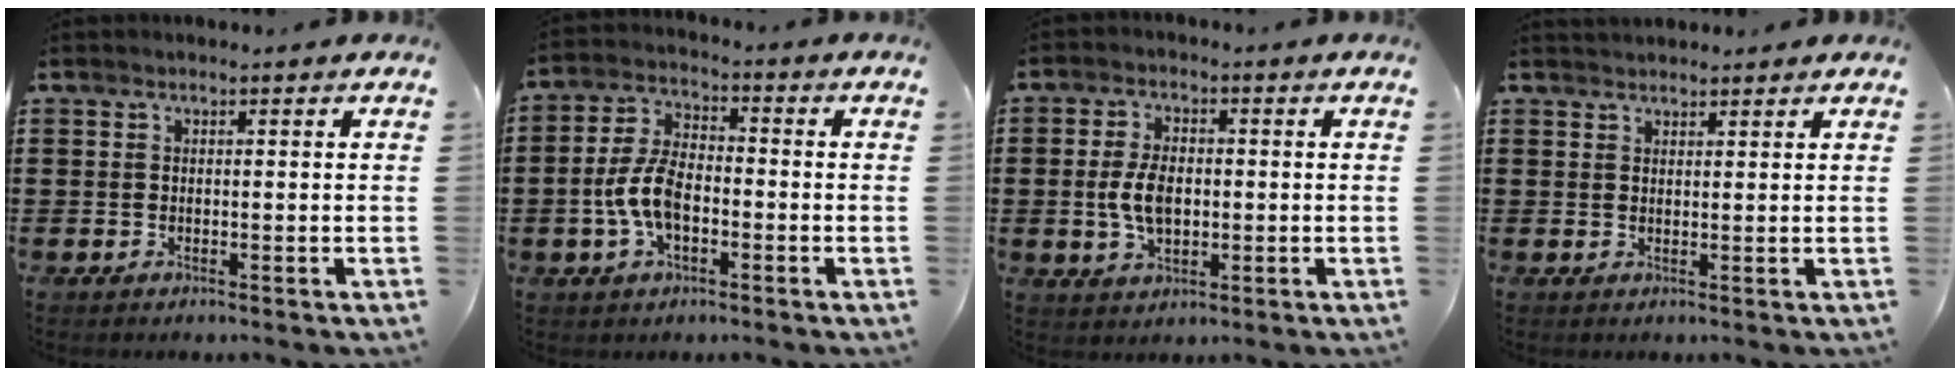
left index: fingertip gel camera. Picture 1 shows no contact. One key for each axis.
{"total": 7.7, "fx": -1.9, "fy": 3.8, "fz": 6.4, "tx": -0.156, "ty": -0.004, "tz": -0.044}
{"total": 6.1, "fx": -0.1, "fy": 3.3, "fz": 5.1, "tx": -0.108, "ty": 0.004, "tz": -0.004}
{"total": 1.7, "fx": 1.6, "fy": 0.4, "fz": 0.0, "tx": -0.002, "ty": 0.004, "tz": 0.032}